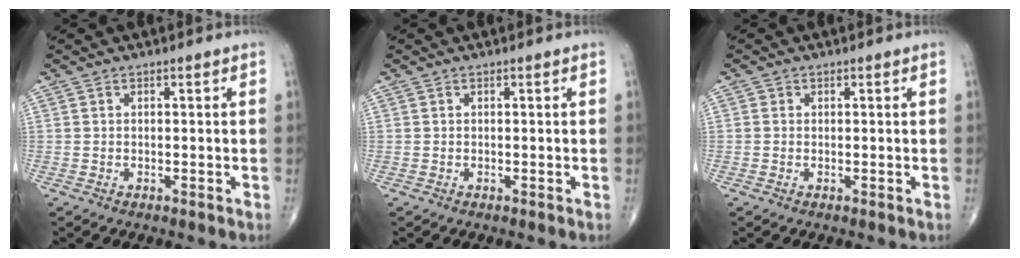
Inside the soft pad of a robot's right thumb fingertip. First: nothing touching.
{"total": 0.0}
{"total": 0.5, "force": [0.0, 0.5, 0.1], "torque": [0.001, 0.002, -0.002]}